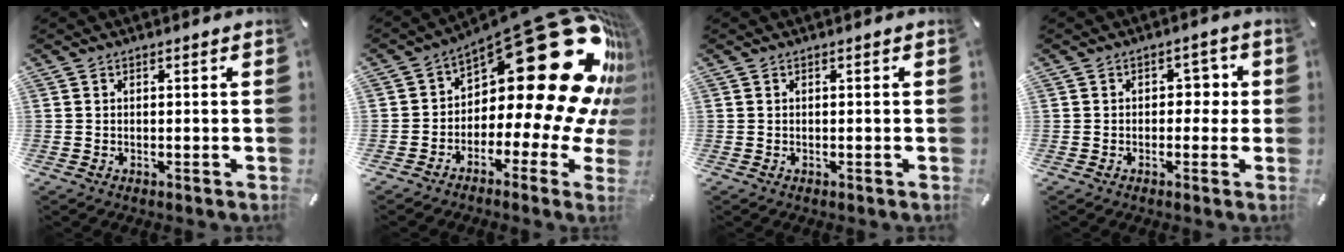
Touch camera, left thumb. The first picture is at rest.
{"total": 33.0, "force": [11.9, 14.9, 27.0], "torque": [-0.374, -0.110, 0.226]}
{"total": 0.0}
{"total": 3.8, "force": [-0.3, 2.8, 2.5], "torque": [-0.027, 0.004, -0.017]}